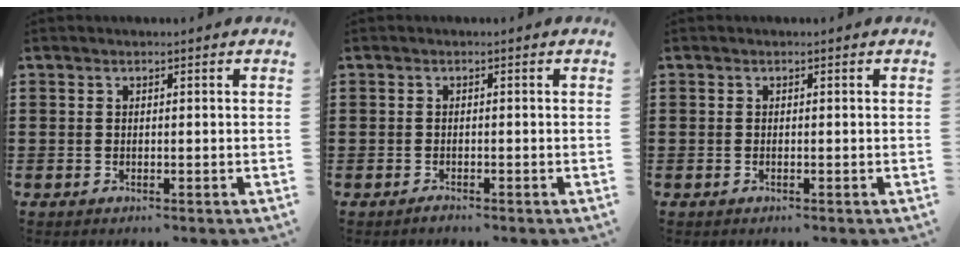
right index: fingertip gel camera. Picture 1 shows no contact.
{"total": 0.9, "force": [-0.9, 0.0, 0.0], "torque": [-0.002, -0.001, -0.018]}
{"total": 0.0}